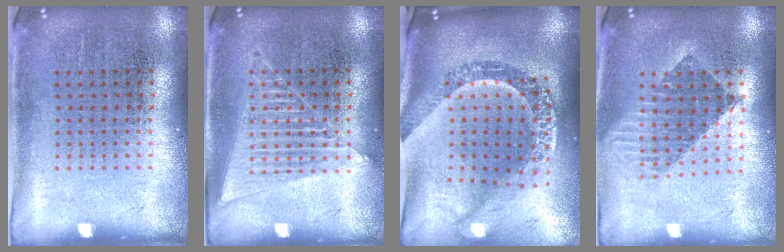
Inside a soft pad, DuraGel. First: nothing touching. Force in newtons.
{"total": 1.4, "press": 1.4, "slide": 0.1}
{"total": 3.1, "press": 2.3, "slide": 2.0}
{"total": 1.5, "press": 1.3, "slide": 0.8}